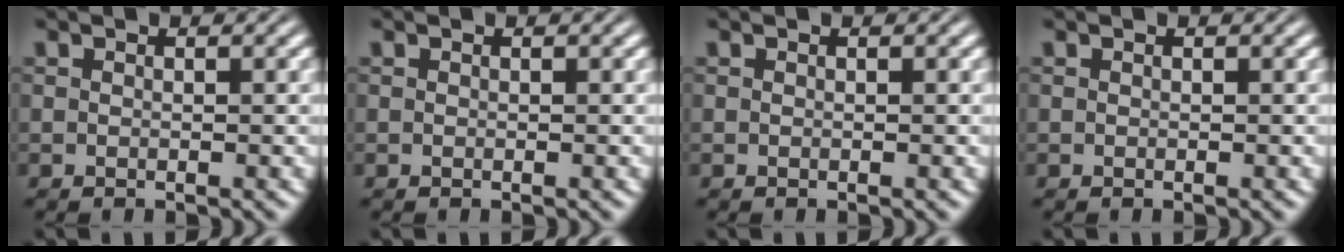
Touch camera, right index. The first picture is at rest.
{"total": 0.0}
{"total": 0.0}
{"total": 0.0}